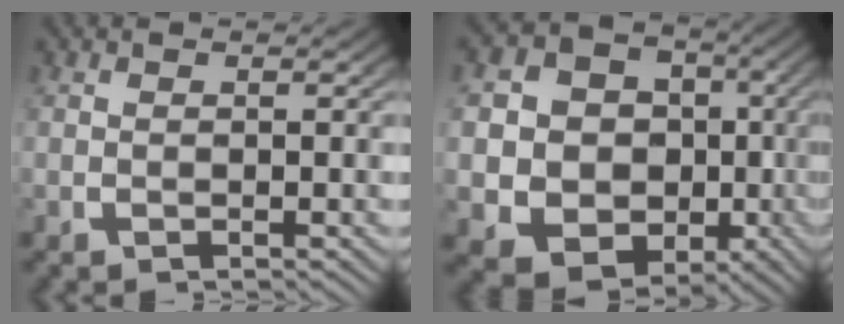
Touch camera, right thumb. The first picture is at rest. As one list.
[{"total": 17.2, "force": [-2.5, 14.7, 8.6], "torque": [-0.207, -0.086, -0.023]}]